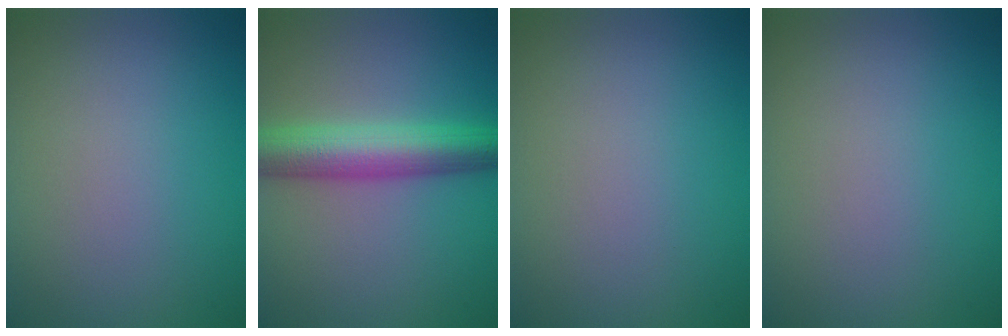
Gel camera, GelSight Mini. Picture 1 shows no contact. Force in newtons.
{"total": 6.5, "press": 6.5, "slide": 0.2}
{"total": 0.0}
{"total": 0.0}